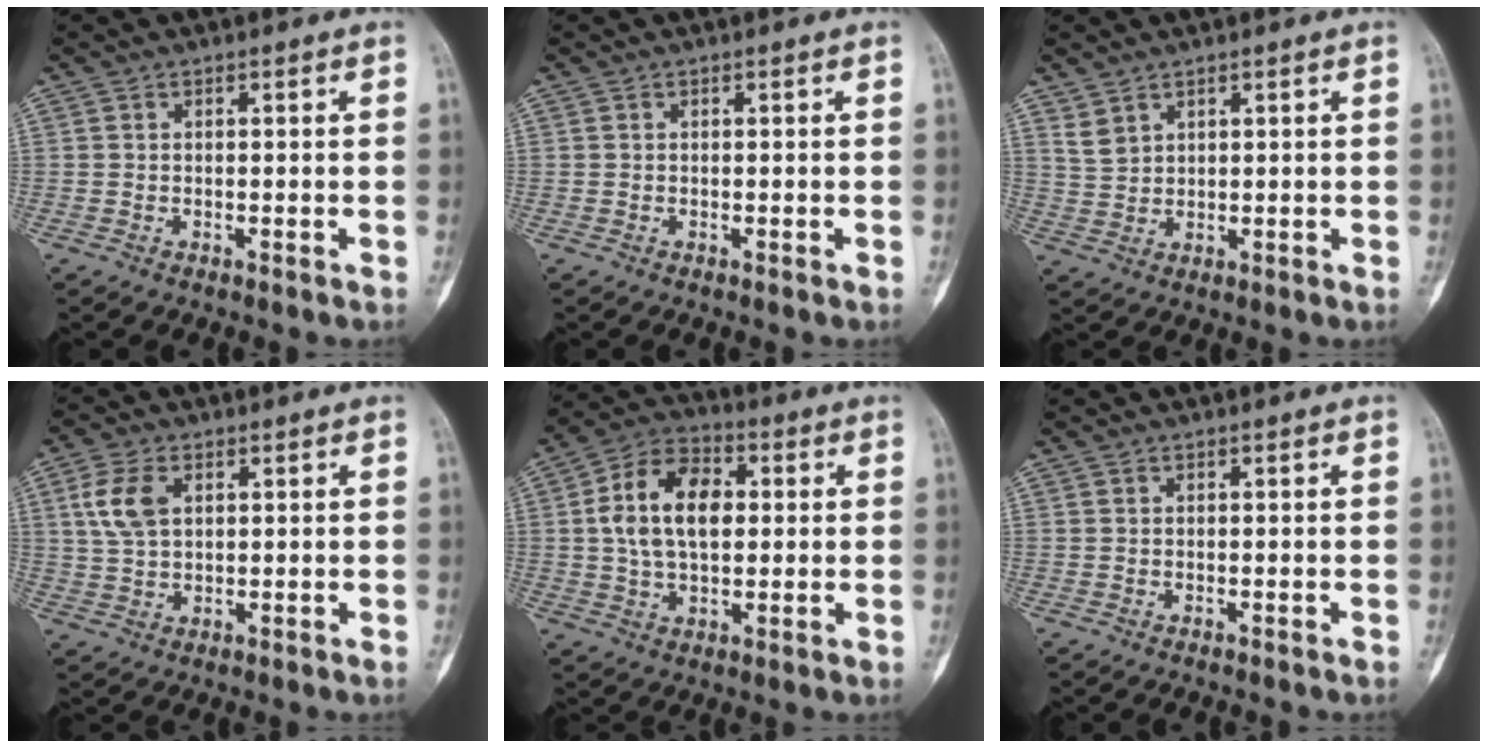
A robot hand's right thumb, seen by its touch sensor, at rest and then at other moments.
{"total": 0.0}
{"total": 2.9, "force": [2.2, 1.6, 1.0], "torque": [-0.015, -0.013, 0.053]}
{"total": 7.1, "force": [2.2, 4.3, 5.2], "torque": [-0.108, 0.002, 0.045]}
{"total": 13.9, "force": [1.8, 8.6, 10.8], "torque": [-0.175, 0.016, 0.025]}
{"total": 0.0}